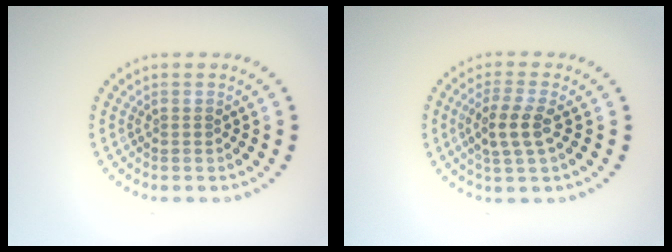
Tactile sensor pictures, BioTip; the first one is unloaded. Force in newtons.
{"total": 3.1, "press": 2.9, "slide": 1.2}